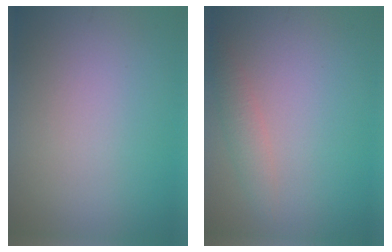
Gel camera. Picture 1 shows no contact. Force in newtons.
{"total": 1.7, "press": 1.7, "slide": 0.1}